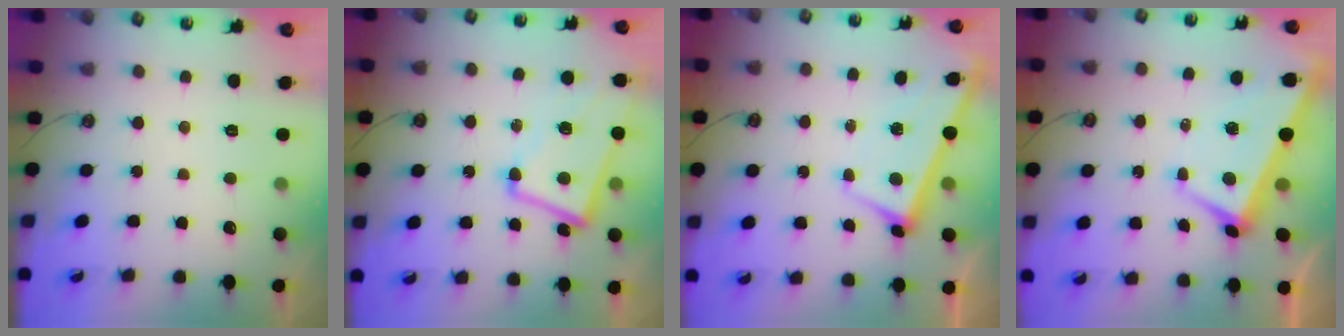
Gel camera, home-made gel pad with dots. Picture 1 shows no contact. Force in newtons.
{"total": 4.0, "press": 3.7, "slide": 1.4}
{"total": 2.8, "press": 2.8, "slide": 0.5}
{"total": 1.6, "press": 1.3, "slide": 0.9}